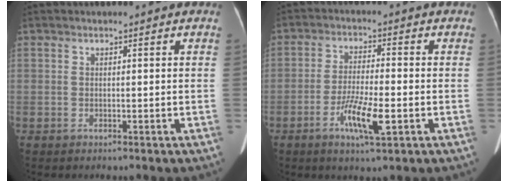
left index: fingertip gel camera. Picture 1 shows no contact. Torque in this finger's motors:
{"motor_torque": [0.17, 0.04, 0.14, 0.04]}